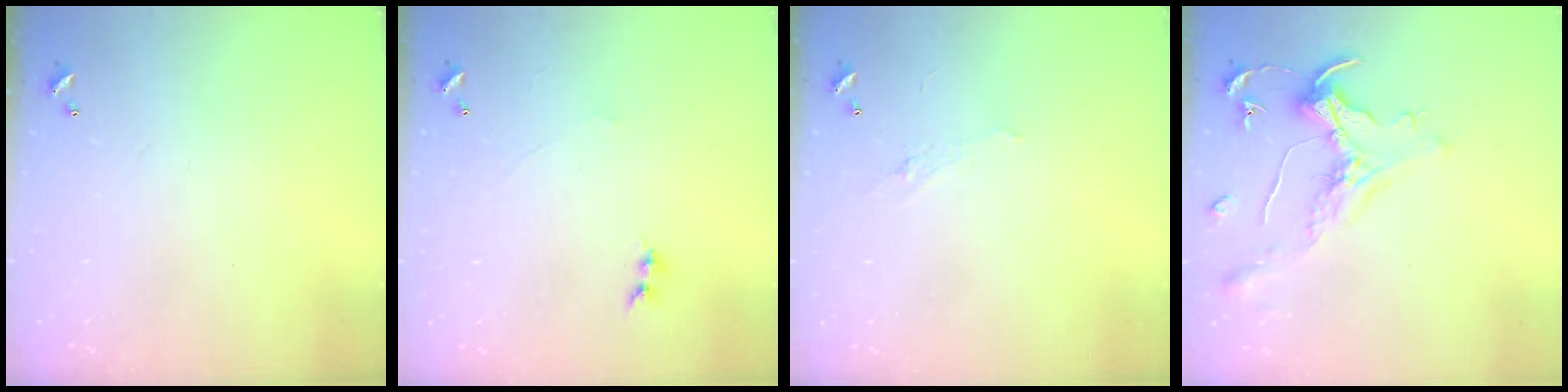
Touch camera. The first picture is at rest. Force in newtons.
{"total": 0.0}
{"total": 0.9, "press": 0.5, "slide": 0.7}
{"total": 1.6, "press": 1.4, "slide": 0.7}